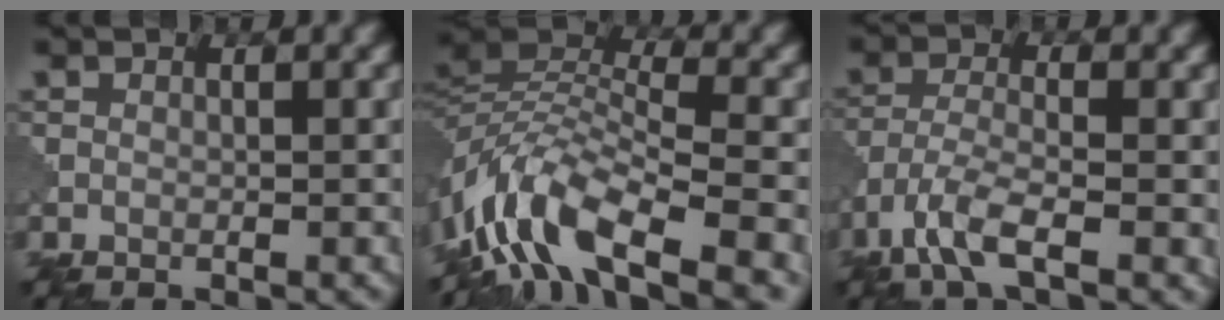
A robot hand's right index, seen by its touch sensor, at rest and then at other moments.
{"total": 10.6, "force": [-6.4, 4.5, 7.1], "torque": [-0.126, 0.005, -0.137]}
{"total": 5.4, "force": [-3.0, 1.6, 4.2], "torque": [-0.095, -0.005, -0.068]}